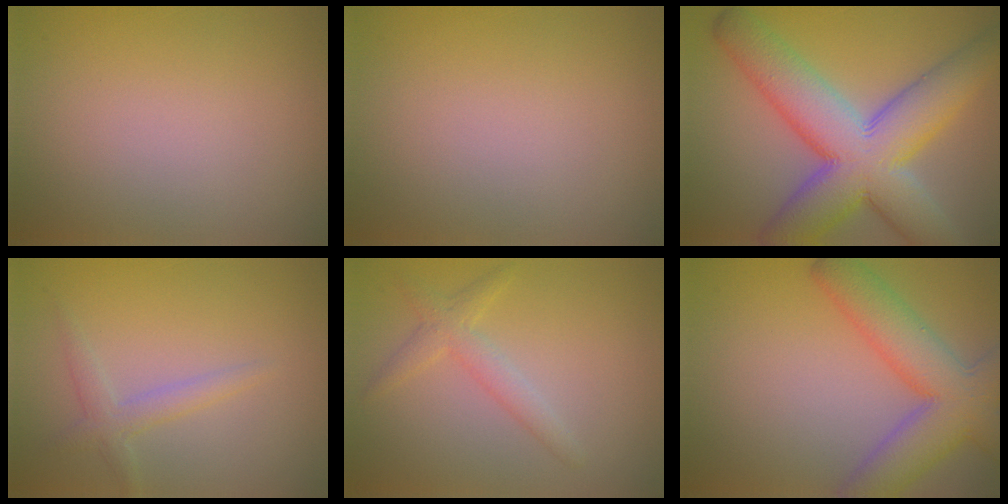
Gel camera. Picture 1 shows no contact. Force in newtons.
{"total": 0.0}
{"total": 12.7, "press": 12.7, "slide": 0.5}
{"total": 1.9, "press": 1.9, "slide": 0.1}
{"total": 2.3, "press": 2.3, "slide": 0.1}
{"total": 8.1, "press": 8.1, "slide": 0.5}